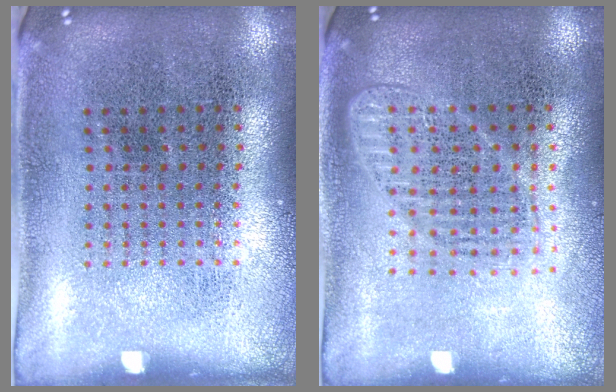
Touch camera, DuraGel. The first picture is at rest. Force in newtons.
{"total": 1.6, "press": 1.4, "slide": 0.7}